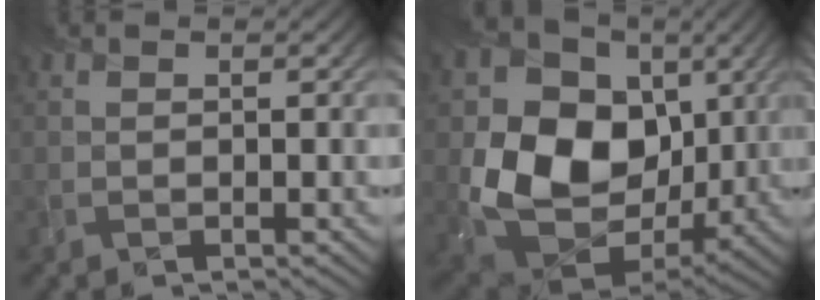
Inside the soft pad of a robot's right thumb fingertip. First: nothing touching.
{"total": 15.4, "force": [2.1, 12.3, 9.0], "torque": [-0.183, -0.012, 0.044]}